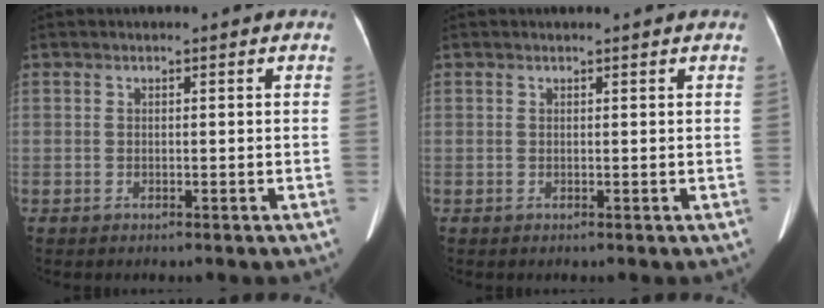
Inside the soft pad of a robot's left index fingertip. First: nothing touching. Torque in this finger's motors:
{"motor_torque": [0.02, 0.09, -0.06, -0.02]}